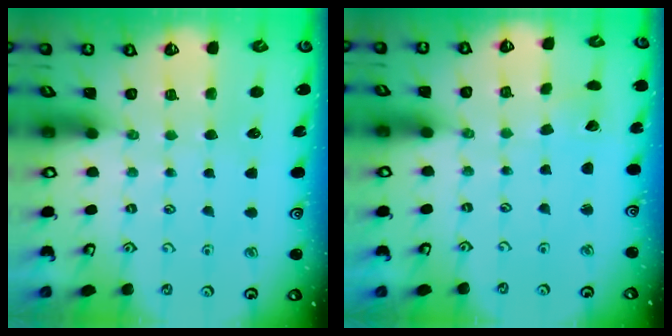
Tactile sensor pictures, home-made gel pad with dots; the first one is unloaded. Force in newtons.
{"total": 2.0, "press": 2.0, "slide": 0.1}